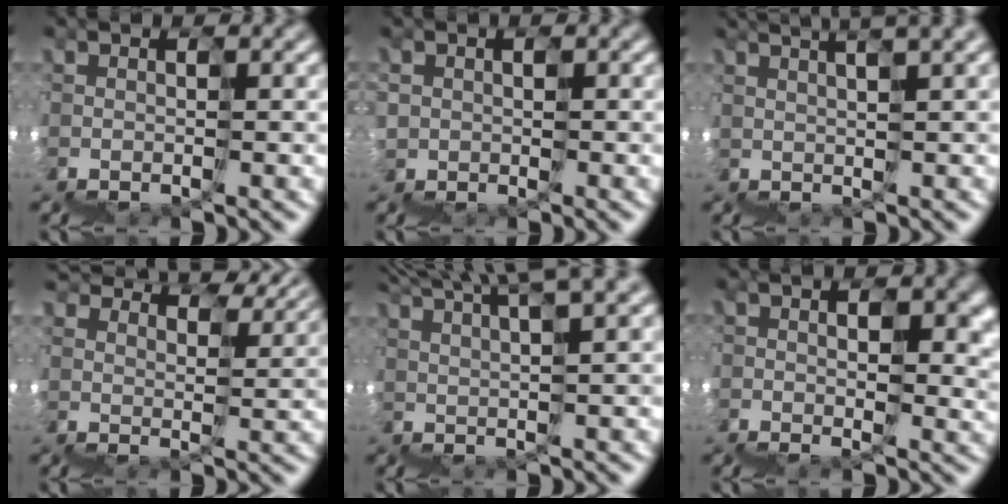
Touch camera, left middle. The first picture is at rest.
{"total": 2.4, "force": [0.9, 0.8, -2.1], "torque": [0.033, 0.013, 0.012]}
{"total": 6.6, "force": [5.1, 1.2, 4.0], "torque": [-0.030, 0.063, 0.080]}
{"total": 11.2, "force": [10.4, 2.9, 3.1], "torque": [-0.068, 0.067, 0.162]}
{"total": 8.0, "force": [7.3, -0.1, 3.4], "torque": [-0.031, 0.055, 0.107]}
{"total": 8.3, "force": [1.8, 4.9, 6.4], "torque": [-0.070, 0.009, 0.039]}